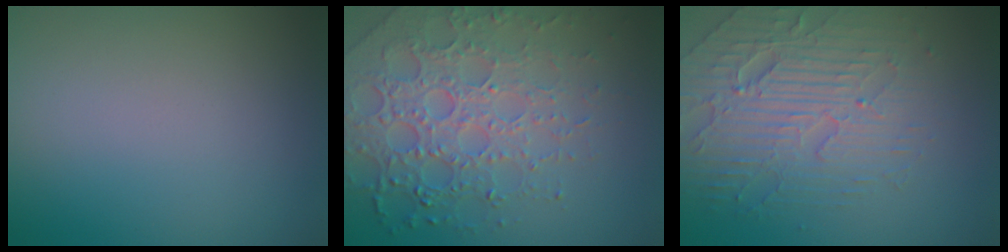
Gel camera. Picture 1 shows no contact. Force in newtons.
{"total": 7.7, "press": 5.3, "slide": 5.5}
{"total": 5.2, "press": 4.2, "slide": 3.0}